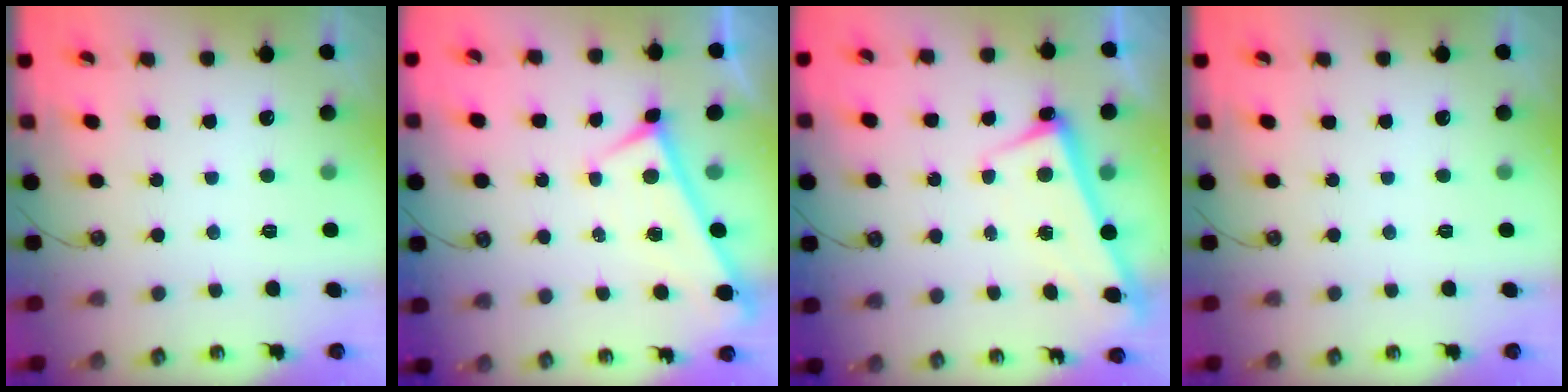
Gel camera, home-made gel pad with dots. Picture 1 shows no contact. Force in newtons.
{"total": 0.0}
{"total": 2.5, "press": 2.4, "slide": 0.5}
{"total": 0.0}